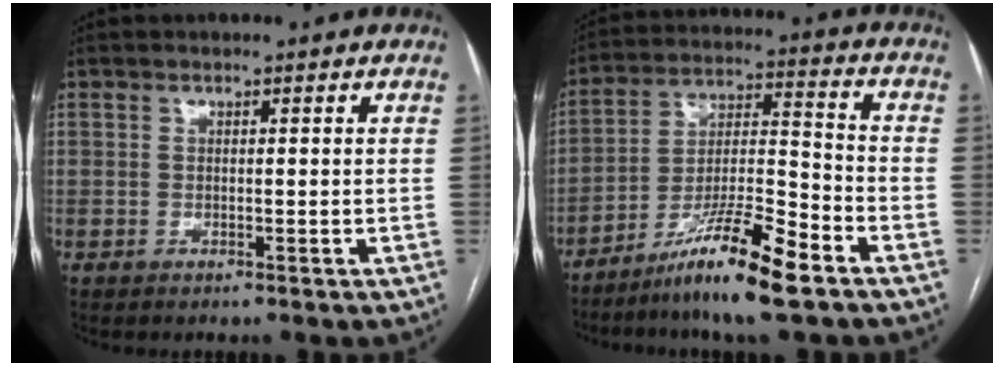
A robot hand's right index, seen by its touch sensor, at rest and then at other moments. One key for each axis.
{"total": 13.3, "fx": -9.0, "fy": 0.7, "fz": 9.8, "tx": -0.183, "ty": -0.014, "tz": -0.160}